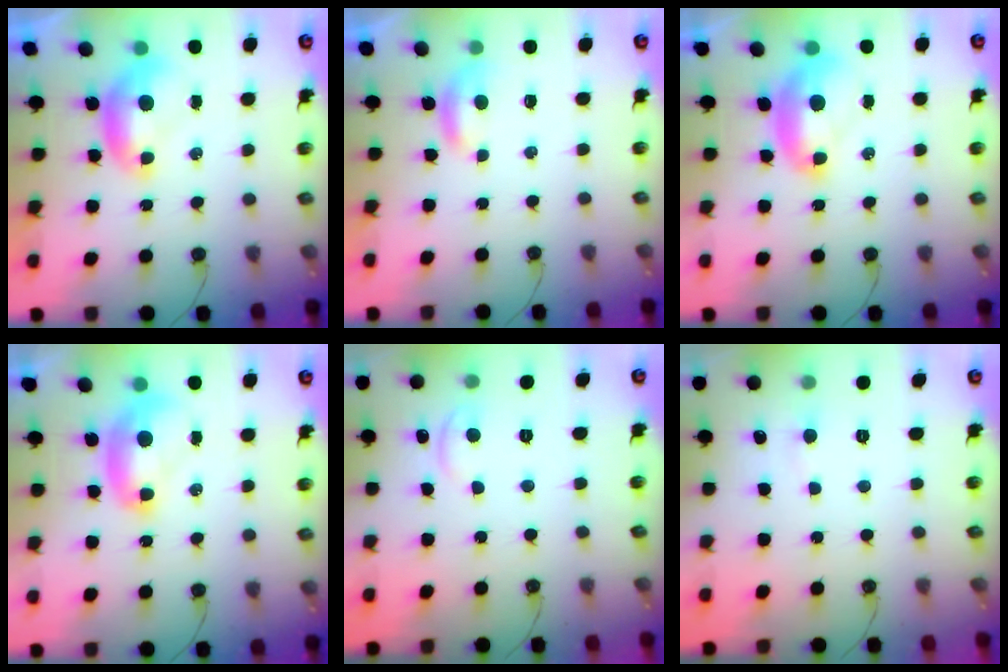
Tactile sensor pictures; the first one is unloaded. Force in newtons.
{"total": 1.9, "press": 1.8, "slide": 0.4}
{"total": 2.2, "press": 2.1, "slide": 0.7}
{"total": 2.0, "press": 2.0, "slide": 0.0}
{"total": 1.5, "press": 1.4, "slide": 0.5}
{"total": 1.0, "press": 0.9, "slide": 0.5}